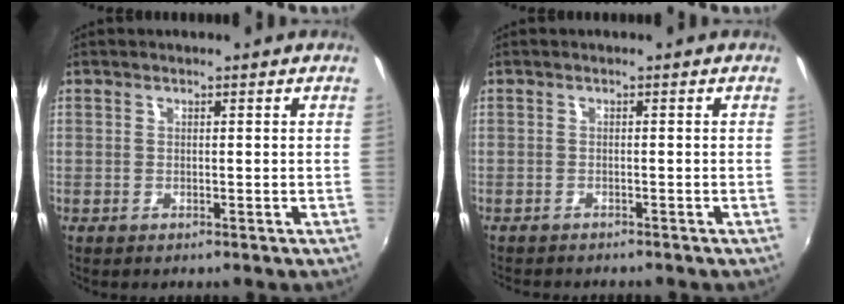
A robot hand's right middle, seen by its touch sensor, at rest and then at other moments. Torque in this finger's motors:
{"motor_torque": [1.04, -1.09, 0.11, 0.08]}